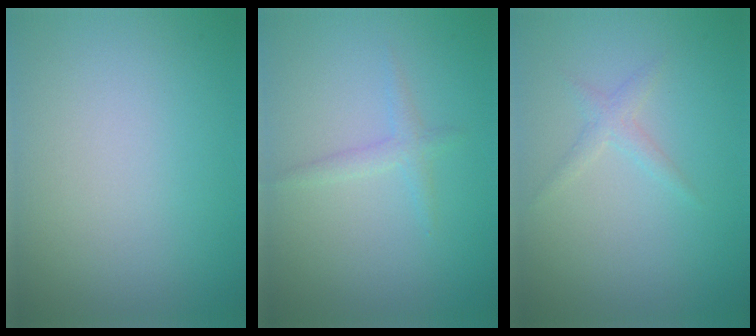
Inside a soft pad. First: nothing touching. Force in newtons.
{"total": 1.3, "press": 1.3, "slide": 0.1}
{"total": 1.2, "press": 1.2, "slide": 0.1}